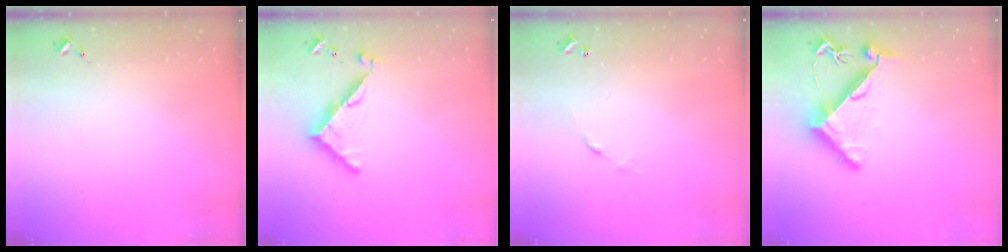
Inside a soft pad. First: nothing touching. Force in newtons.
{"total": 6.9, "press": 6.9, "slide": 0.5}
{"total": 6.4, "press": 6.4, "slide": 0.5}
{"total": 7.5, "press": 7.4, "slide": 1.0}